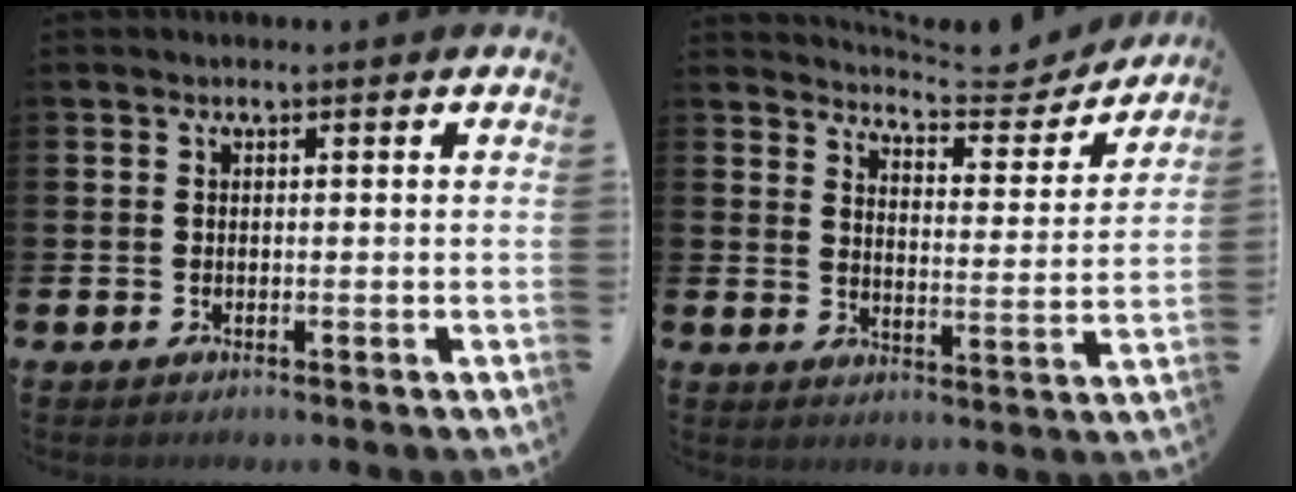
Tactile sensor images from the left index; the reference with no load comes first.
{"total": 5.7, "force": [5.6, 0.6, 0.8], "torque": [-0.027, -0.046, 0.092]}